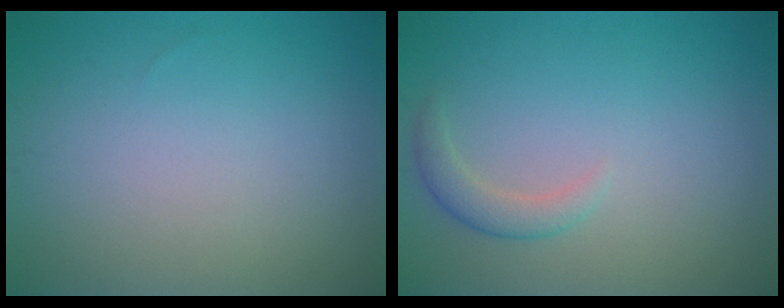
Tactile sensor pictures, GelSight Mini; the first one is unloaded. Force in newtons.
{"total": 1.8, "press": 1.7, "slide": 0.2}